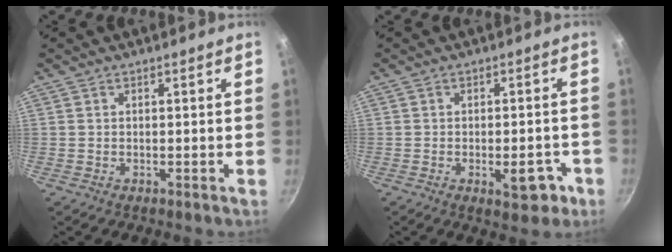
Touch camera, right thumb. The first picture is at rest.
{"total": 6.5, "force": [-2.6, 3.1, 5.1], "torque": [-0.040, 0.015, -0.027]}